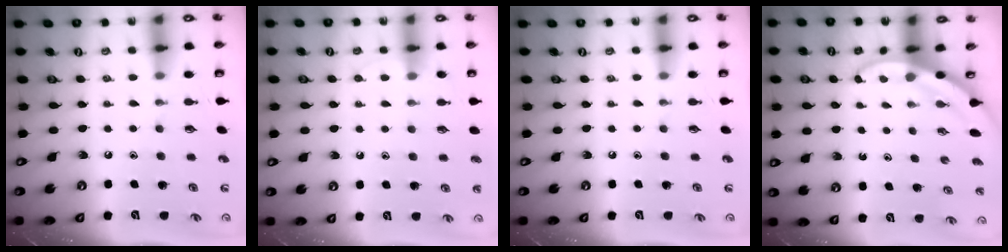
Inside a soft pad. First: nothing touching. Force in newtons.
{"total": 3.7, "press": 3.7, "slide": 0.4}
{"total": 0.0}
{"total": 3.5, "press": 3.5, "slide": 0.1}